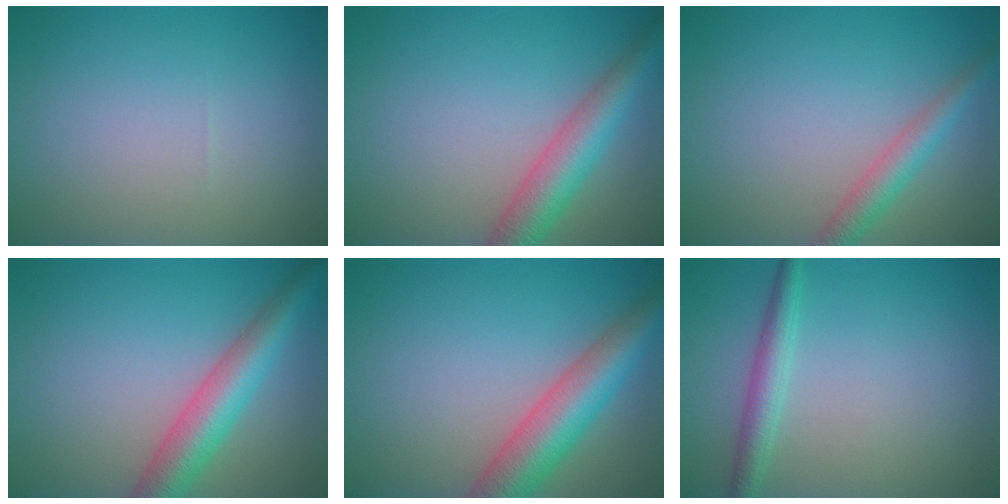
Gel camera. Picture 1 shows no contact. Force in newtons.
{"total": 5.3, "press": 5.3, "slide": 0.1}
{"total": 2.8, "press": 2.8, "slide": 0.1}
{"total": 5.5, "press": 5.5, "slide": 0.2}
{"total": 6.7, "press": 6.7, "slide": 0.2}
{"total": 2.4, "press": 2.4, "slide": 0.1}